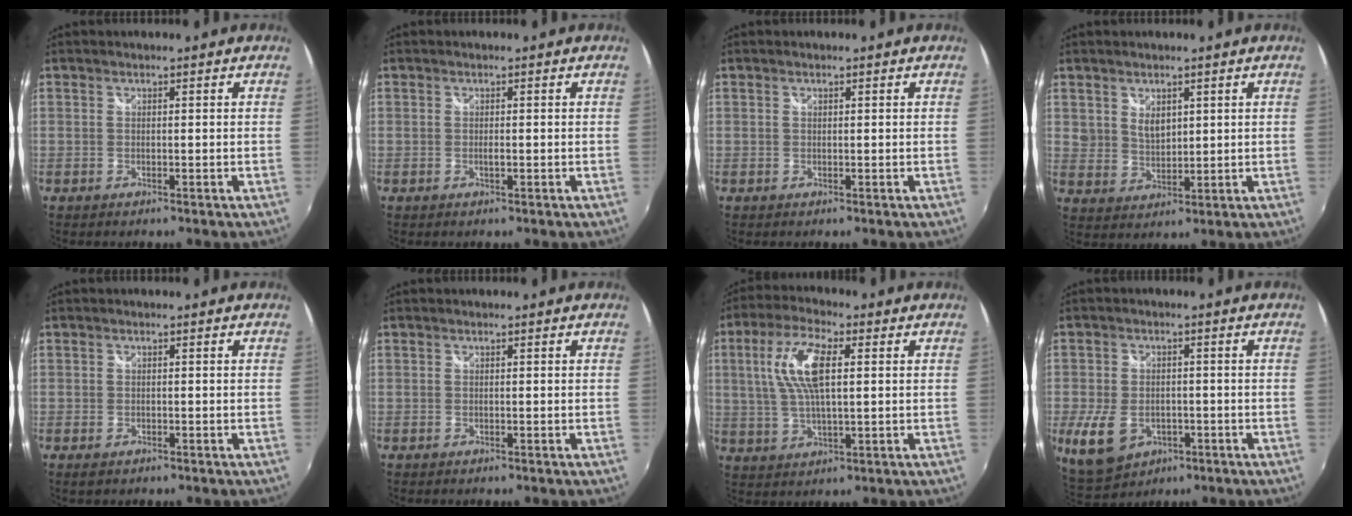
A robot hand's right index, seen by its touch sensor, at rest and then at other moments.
{"total": 0.8, "force": [-0.2, 0.3, 0.7], "torque": [-0.014, -0.001, -0.004]}
{"total": 0.0}
{"total": 4.4, "force": [2.2, 3.2, 2.2], "torque": [-0.029, -0.001, 0.042]}
{"total": 1.2, "force": [-0.8, 0.7, 0.5], "torque": [-0.010, -0.006, -0.015]}
{"total": 0.0}
{"total": 10.7, "force": [2.4, 3.9, 9.7], "torque": [-0.193, 0.013, 0.048]}
{"total": 9.9, "force": [-3.6, 7.1, 5.8], "torque": [-0.142, -0.019, -0.052]}